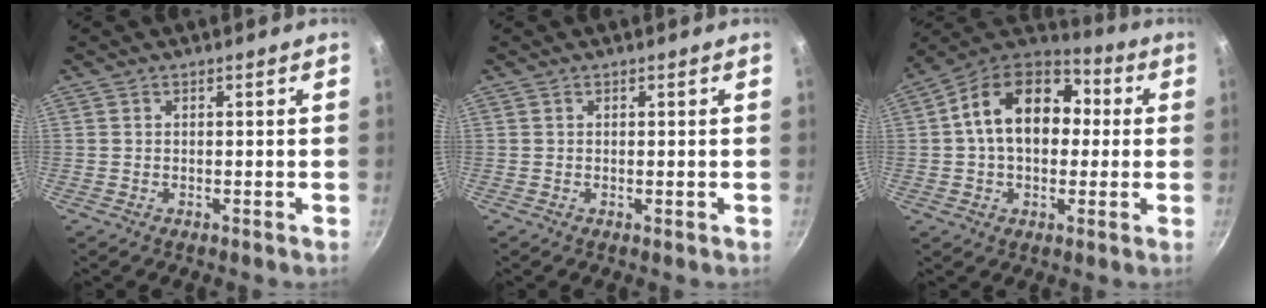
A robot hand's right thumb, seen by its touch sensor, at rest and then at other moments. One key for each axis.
{"total": 0.0}
{"total": 18.4, "fx": 2.2, "fy": 12.8, "fz": 13.0, "tx": -0.182, "ty": 0.036, "tz": 0.017}